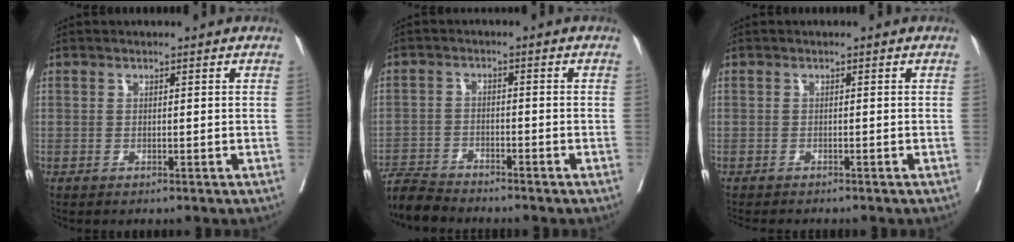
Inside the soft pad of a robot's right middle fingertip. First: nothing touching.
{"total": 4.6, "force": [-4.6, 0.0, 0.2], "torque": [-0.001, -0.018, -0.088]}
{"total": 3.9, "force": [-3.5, 0.6, 1.6], "torque": [-0.025, -0.009, -0.050]}